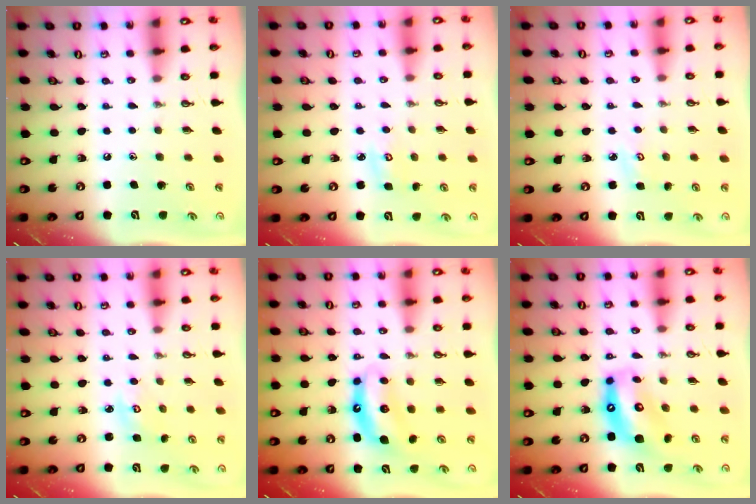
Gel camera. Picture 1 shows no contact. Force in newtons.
{"total": 3.8, "press": 3.8, "slide": 0.3}
{"total": 2.8, "press": 2.8, "slide": 0.4}
{"total": 3.0, "press": 3.0, "slide": 0.2}
{"total": 7.9, "press": 7.9, "slide": 0.4}
{"total": 10.8, "press": 10.7, "slide": 1.2}